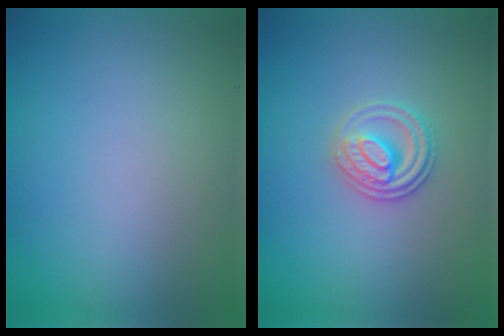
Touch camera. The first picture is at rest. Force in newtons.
{"total": 2.7, "press": 2.5, "slide": 0.9}